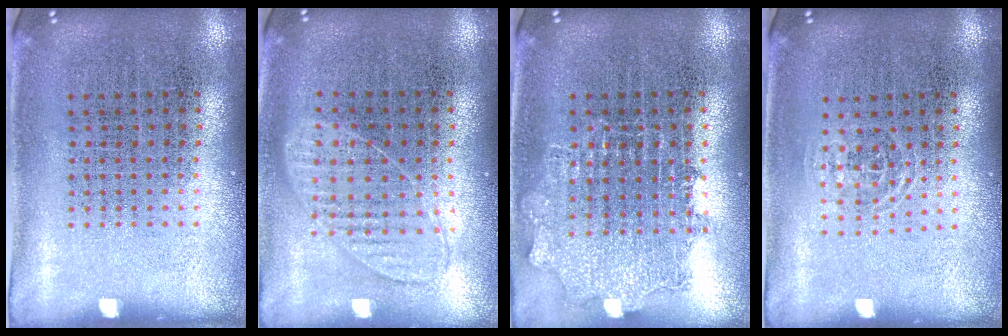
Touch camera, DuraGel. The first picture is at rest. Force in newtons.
{"total": 0.9, "press": 0.8, "slide": 0.3}
{"total": 1.1, "press": 1.1, "slide": 0.3}
{"total": 0.8, "press": 0.5, "slide": 0.6}